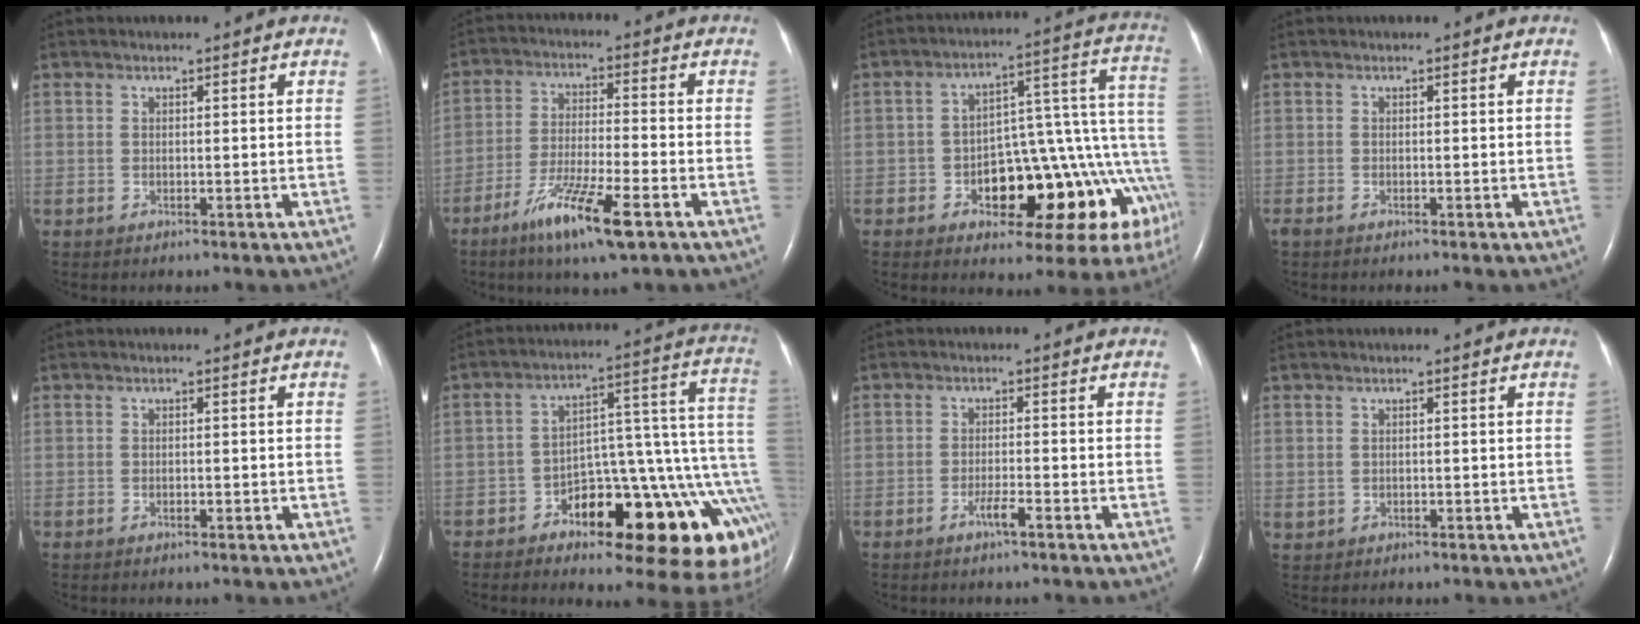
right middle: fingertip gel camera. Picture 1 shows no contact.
{"total": 10.8, "force": [-6.2, 0.8, 8.8], "torque": [-0.171, -0.026, -0.110]}
{"total": 20.3, "force": [-7.7, 6.3, 17.7], "torque": [-0.141, 0.048, -0.091]}
{"total": 0.6, "force": [-0.5, 0.0, 0.3], "torque": [-0.010, -0.002, -0.012]}
{"total": 0.7, "force": [-0.4, 0.2, 0.6], "torque": [-0.015, -0.001, -0.004]}
{"total": 21.0, "force": [-8.7, 6.6, 18.0], "torque": [-0.125, 0.068, -0.115]}
{"total": 2.4, "force": [-1.5, 0.0, 1.9], "torque": [-0.039, -0.002, -0.029]}
{"total": 0.7, "force": [0.0, 0.7, 0.3], "torque": [-0.009, 0.001, 0.006]}